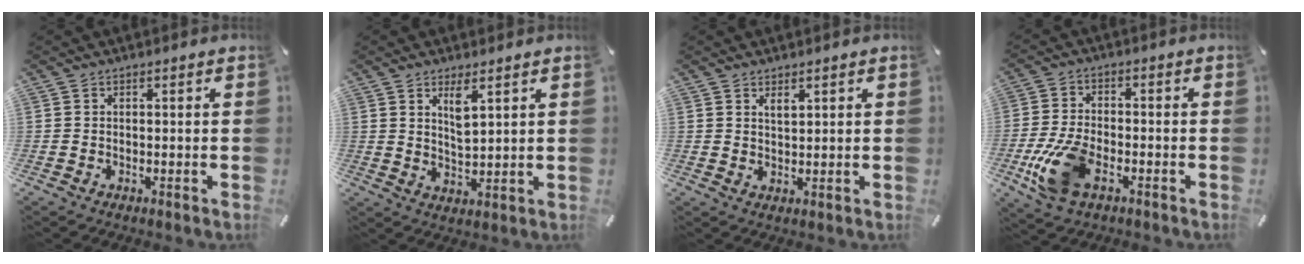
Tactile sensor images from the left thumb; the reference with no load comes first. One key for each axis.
{"total": 5.2, "fx": 3.2, "fy": 1.7, "fz": 3.8, "tx": -0.067, "ty": -0.014, "tz": 0.052}
{"total": 2.1, "fx": 1.5, "fy": 1.0, "fz": 1.1, "tx": -0.014, "ty": -0.005, "tz": 0.027}
{"total": 11.9, "fx": -4.5, "fy": 6.6, "fz": 8.8, "tx": -0.196, "ty": 0.003, "tz": -0.082}